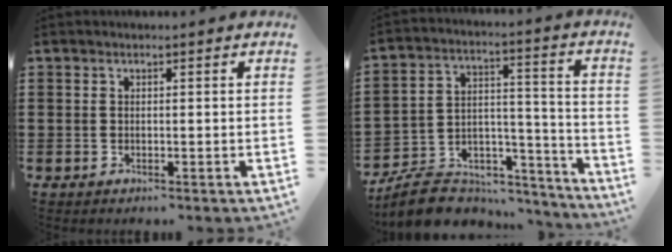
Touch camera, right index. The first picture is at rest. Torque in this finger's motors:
{"motor_torque": [-2.14, 0.00, -0.77, -0.21]}